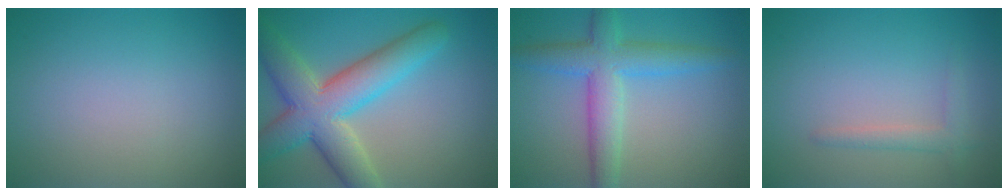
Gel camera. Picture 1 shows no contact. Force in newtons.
{"total": 8.8, "press": 8.8, "slide": 0.6}
{"total": 5.4, "press": 5.4, "slide": 0.1}
{"total": 1.6, "press": 1.6, "slide": 0.1}